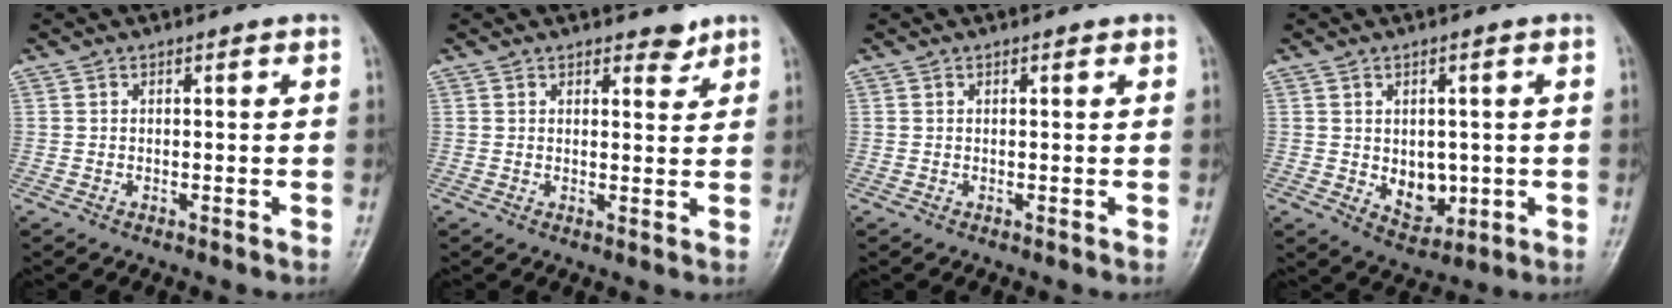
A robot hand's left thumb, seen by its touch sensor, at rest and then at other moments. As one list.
[{"total": 3.0, "force": [2.3, 1.5, 1.2], "torque": [0.003, -0.014, 0.032]}, {"total": 0.7, "force": [0.4, 0.4, 0.4], "torque": [0.000, -0.001, 0.003]}, {"total": 7.0, "force": [-0.5, 5.2, 4.7], "torque": [-0.036, -0.010, 0.009]}]